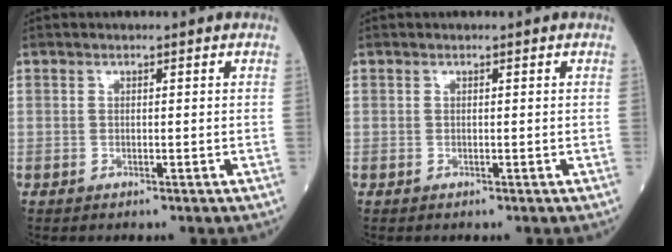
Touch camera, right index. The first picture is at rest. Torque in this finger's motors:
{"motor_torque": [0.05, 0.01, -0.02, -0.01]}